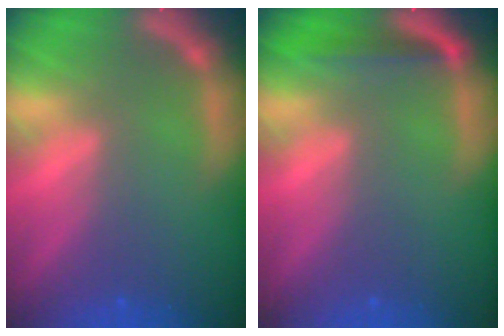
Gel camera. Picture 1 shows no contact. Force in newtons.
{"total": 2.5}